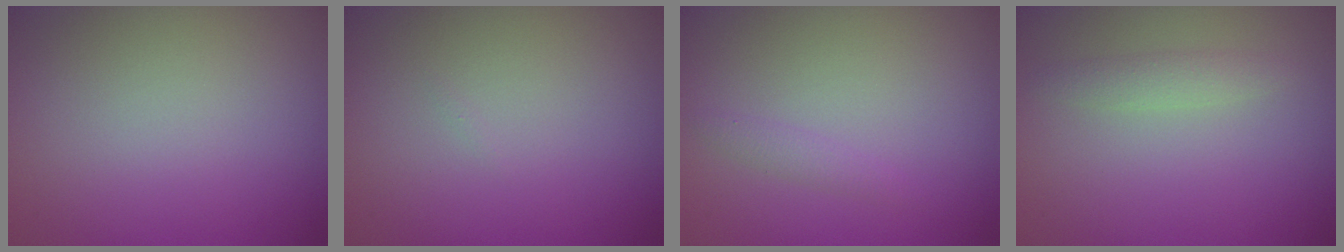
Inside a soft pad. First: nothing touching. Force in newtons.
{"total": 0.0}
{"total": 1.0, "press": 1.0, "slide": 0.0}
{"total": 1.4, "press": 1.4, "slide": 0.1}